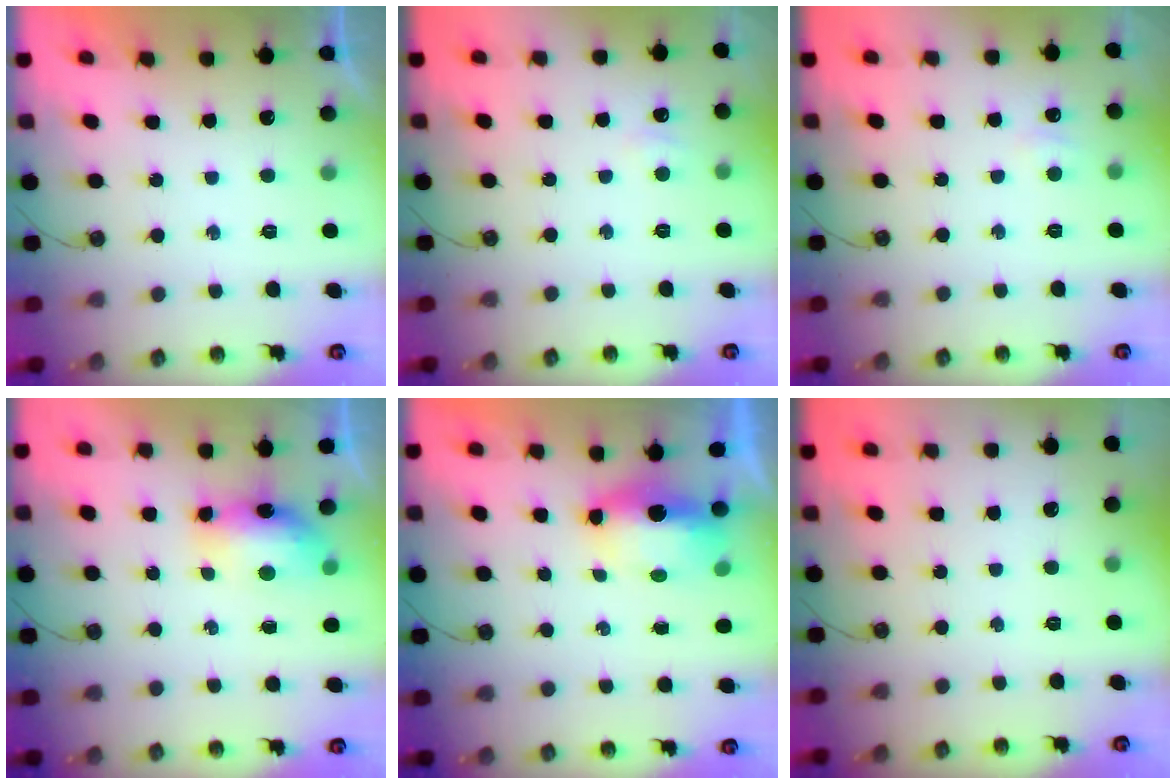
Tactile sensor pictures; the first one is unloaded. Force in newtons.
{"total": 3.5, "press": 3.4, "slide": 0.5}
{"total": 3.5, "press": 3.4, "slide": 0.5}
{"total": 7.3, "press": 7.3, "slide": 0.7}
{"total": 6.7, "press": 6.7, "slide": 0.9}
{"total": 0.0}